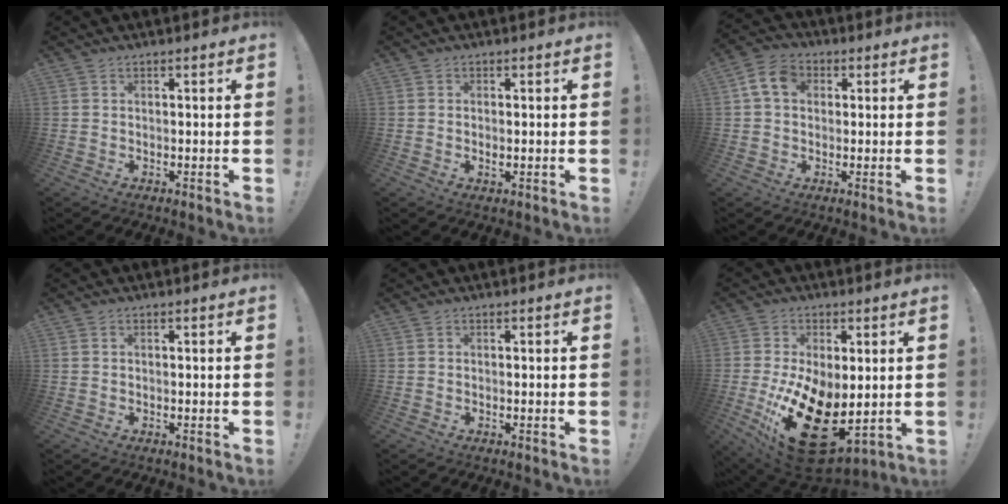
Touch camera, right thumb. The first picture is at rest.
{"total": 1.1, "force": [-0.1, 0.5, 0.9], "torque": [-0.010, -0.001, -0.002]}
{"total": 8.0, "force": [2.2, 5.9, 5.1], "torque": [-0.094, 0.010, 0.044]}
{"total": 0.0}
{"total": 0.0}
{"total": 21.2, "force": [-4.5, 12.0, 16.9], "torque": [-0.294, 0.001, -0.055]}